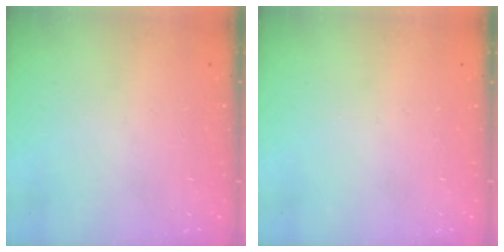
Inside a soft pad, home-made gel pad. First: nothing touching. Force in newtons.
{"total": 0.0}